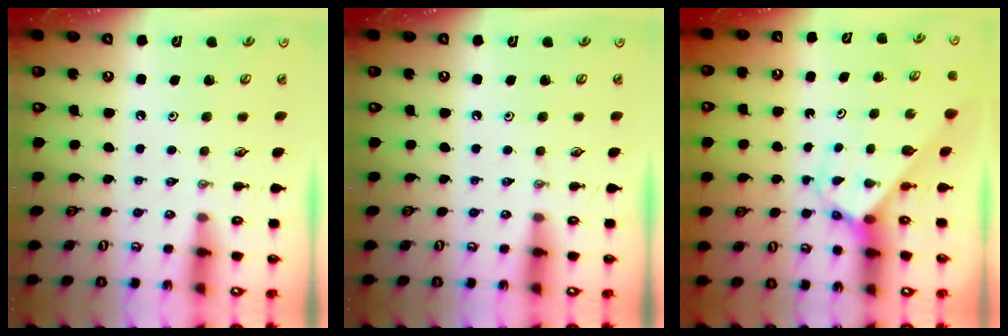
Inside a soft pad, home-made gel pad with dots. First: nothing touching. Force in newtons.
{"total": 0.0}
{"total": 2.9, "press": 2.9, "slide": 0.1}